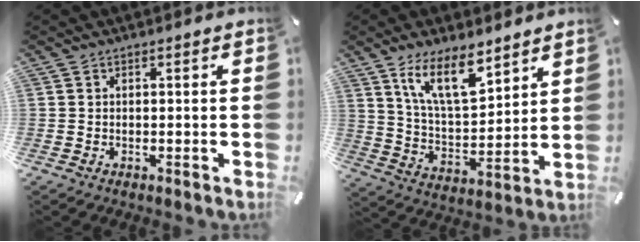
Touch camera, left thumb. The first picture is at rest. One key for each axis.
{"total": 14.2, "fx": 9.8, "fy": 5.6, "fz": 8.6, "tx": -0.171, "ty": -0.040, "tz": 0.177}